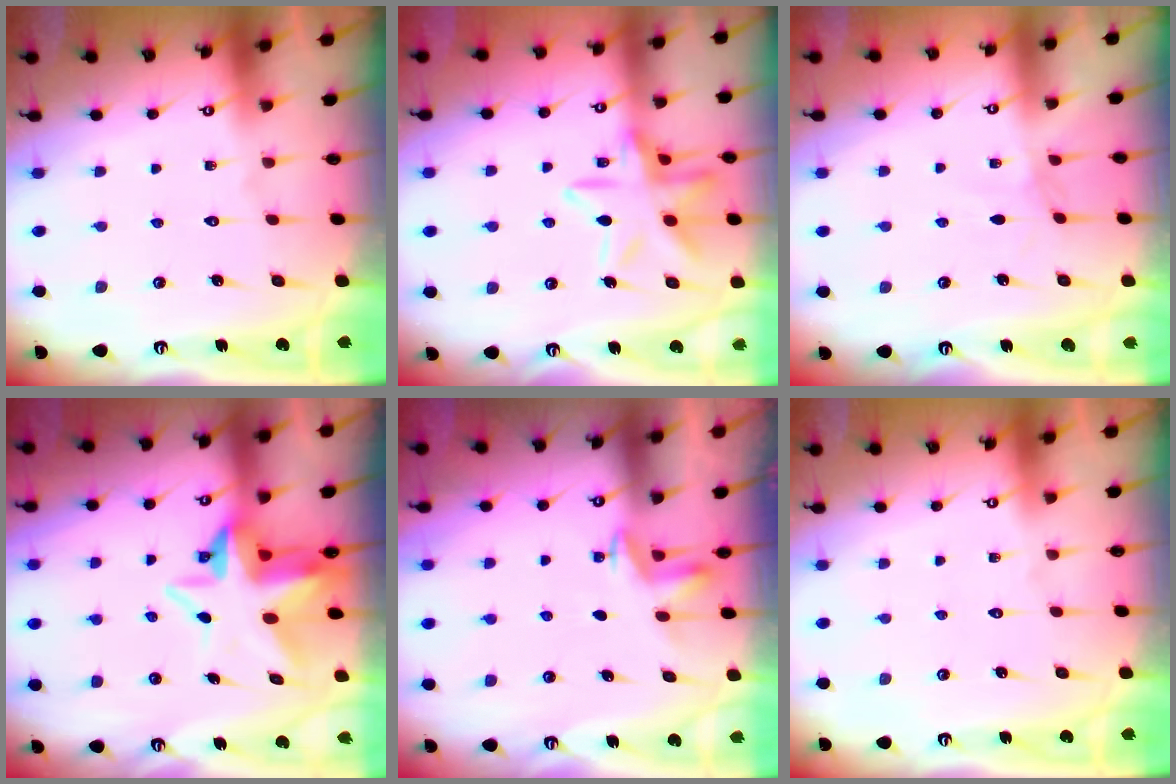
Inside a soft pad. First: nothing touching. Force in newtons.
{"total": 15.9, "press": 15.8, "slide": 1.0}
{"total": 0.0}
{"total": 7.7, "press": 7.6, "slide": 1.4}
{"total": 3.2, "press": 3.1, "slide": 0.4}
{"total": 0.0}